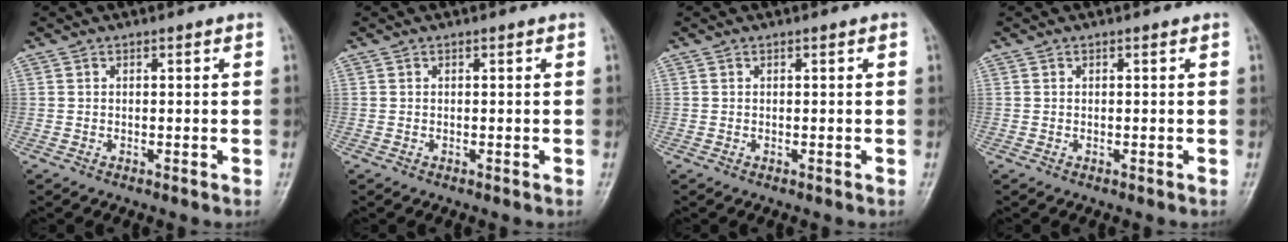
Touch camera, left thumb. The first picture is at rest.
{"total": 0.0}
{"total": 0.0}
{"total": 0.0}